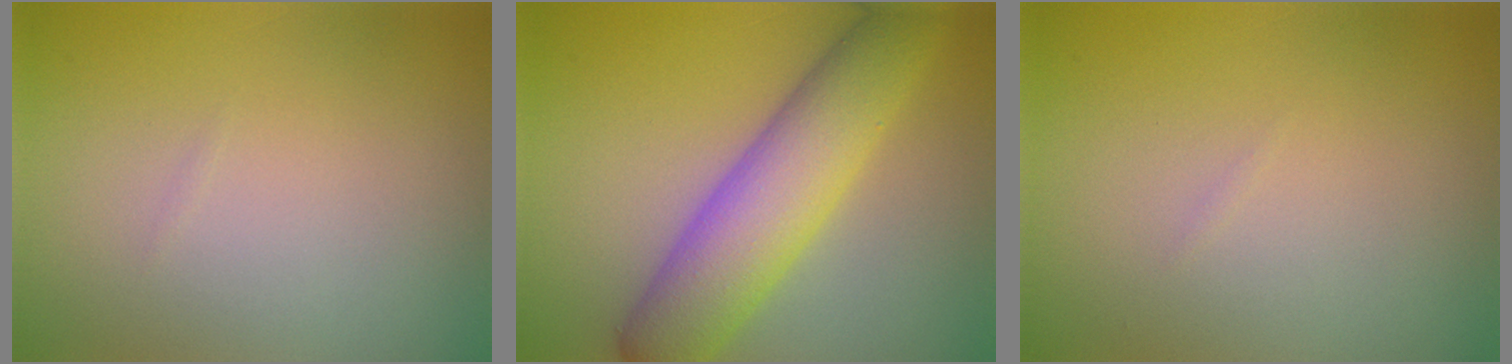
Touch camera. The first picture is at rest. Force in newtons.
{"total": 7.3, "press": 7.3, "slide": 0.3}
{"total": 0.0}